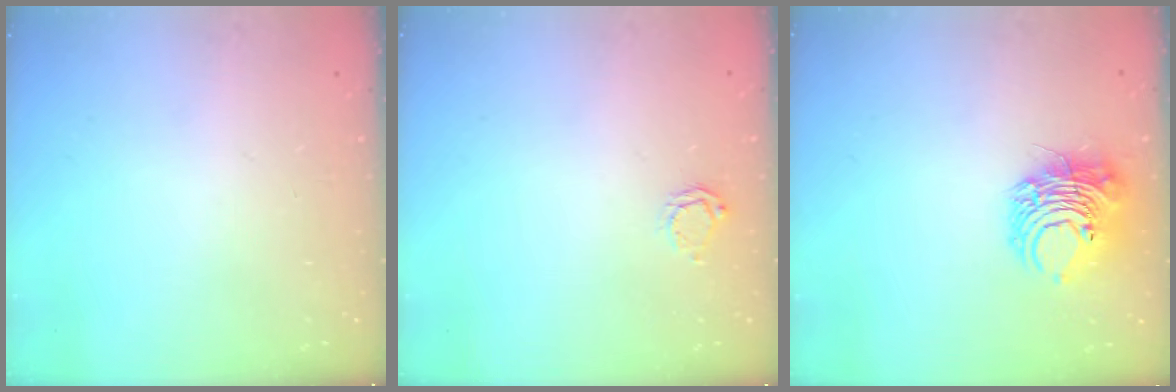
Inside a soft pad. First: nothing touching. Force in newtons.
{"total": 3.5, "press": 3.5, "slide": 0.2}
{"total": 9.5, "press": 9.4, "slide": 1.5}